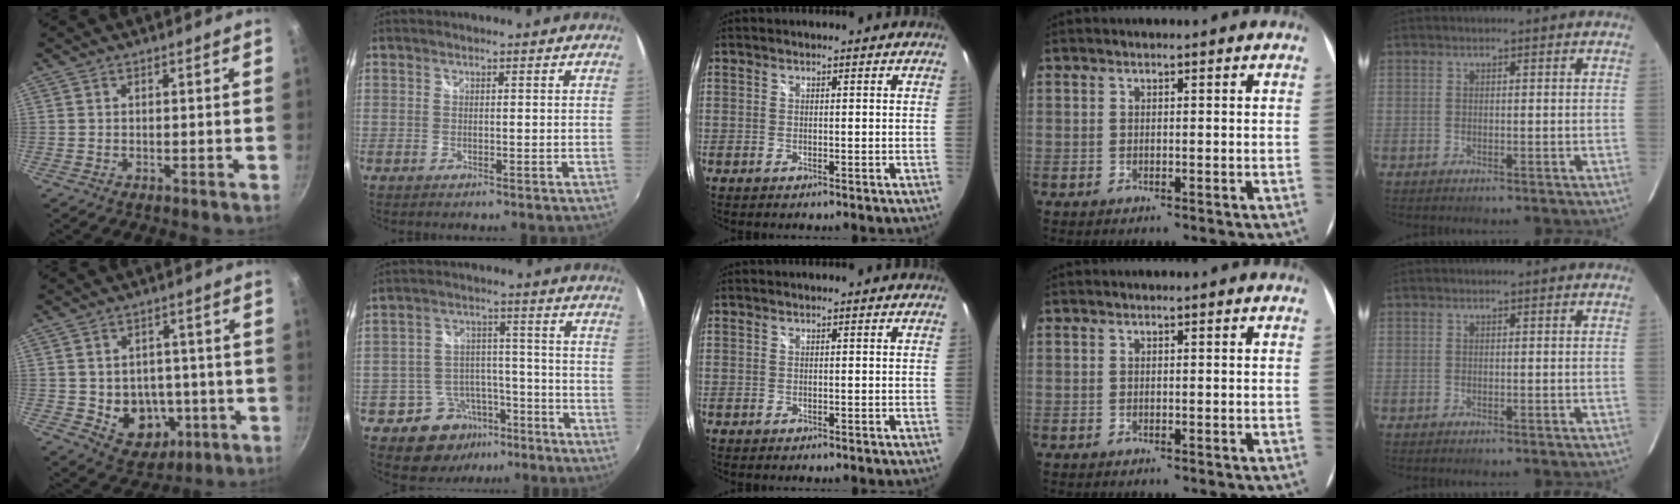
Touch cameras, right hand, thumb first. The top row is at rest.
{"thumb": {"total": 11.0, "force": [-1.9, 9.1, 5.9], "torque": [-0.043, 0.009, -0.009]}, "index": {"total": 9.7, "force": [-6.3, 7.0, 2.3], "torque": [-0.048, 0.032, -0.084]}}